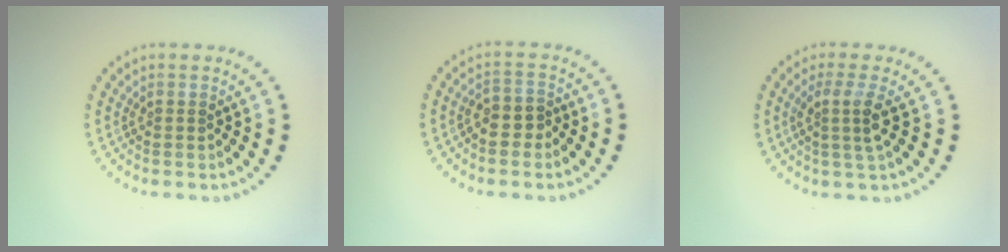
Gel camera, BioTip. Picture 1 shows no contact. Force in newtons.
{"total": 2.2, "press": 2.1, "slide": 0.7}
{"total": 2.5, "press": 1.9, "slide": 1.6}